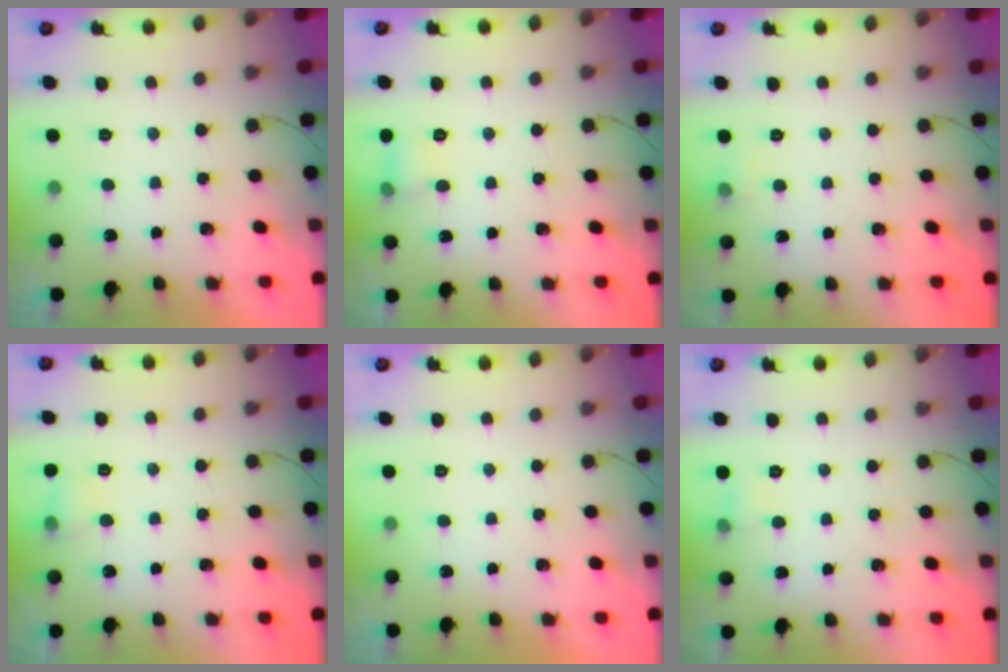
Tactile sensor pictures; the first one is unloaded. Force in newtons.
{"total": 5.8, "press": 5.5, "slide": 1.7}
{"total": 4.3, "press": 2.9, "slide": 3.2}
{"total": 5.0, "press": 4.8, "slide": 1.4}
{"total": 0.0}
{"total": 4.9, "press": 3.3, "slide": 3.6}